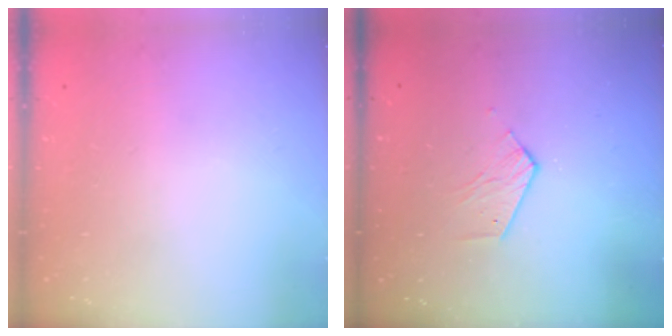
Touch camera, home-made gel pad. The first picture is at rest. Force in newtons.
{"total": 3.9, "press": 3.9, "slide": 0.3}